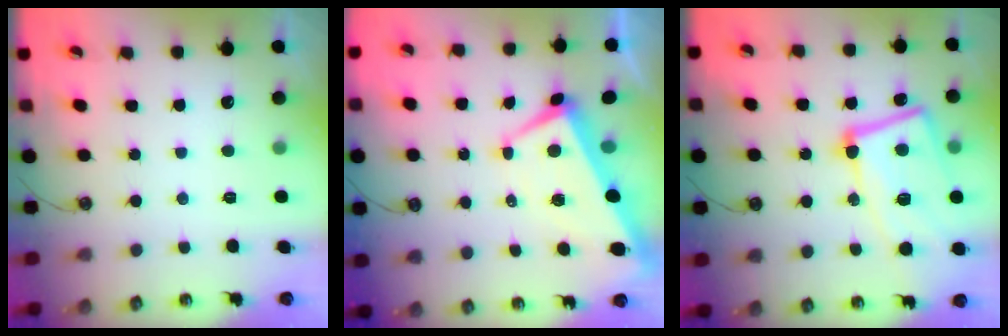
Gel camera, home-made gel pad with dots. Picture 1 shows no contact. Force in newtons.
{"total": 1.4, "press": 1.1, "slide": 0.8}
{"total": 18.8, "press": 18.5, "slide": 3.1}